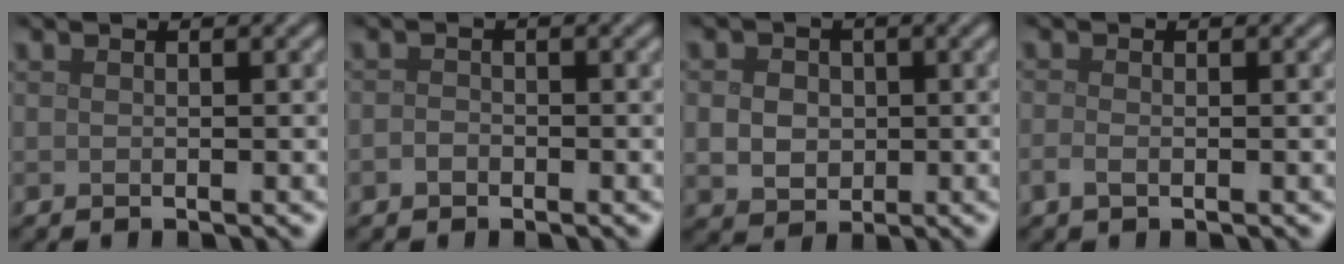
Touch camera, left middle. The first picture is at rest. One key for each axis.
{"total": 0.9, "fx": -0.5, "fy": 0.7, "fz": 0.4, "tx": -0.009, "ty": -0.001, "tz": -0.012}
{"total": 3.7, "fx": 0.1, "fy": 3.1, "fz": 2.0, "tx": -0.038, "ty": 0.003, "tz": -0.006}
{"total": 1.2, "fx": -0.4, "fy": 0.6, "fz": 0.9, "tx": -0.024, "ty": -0.003, "tz": -0.011}